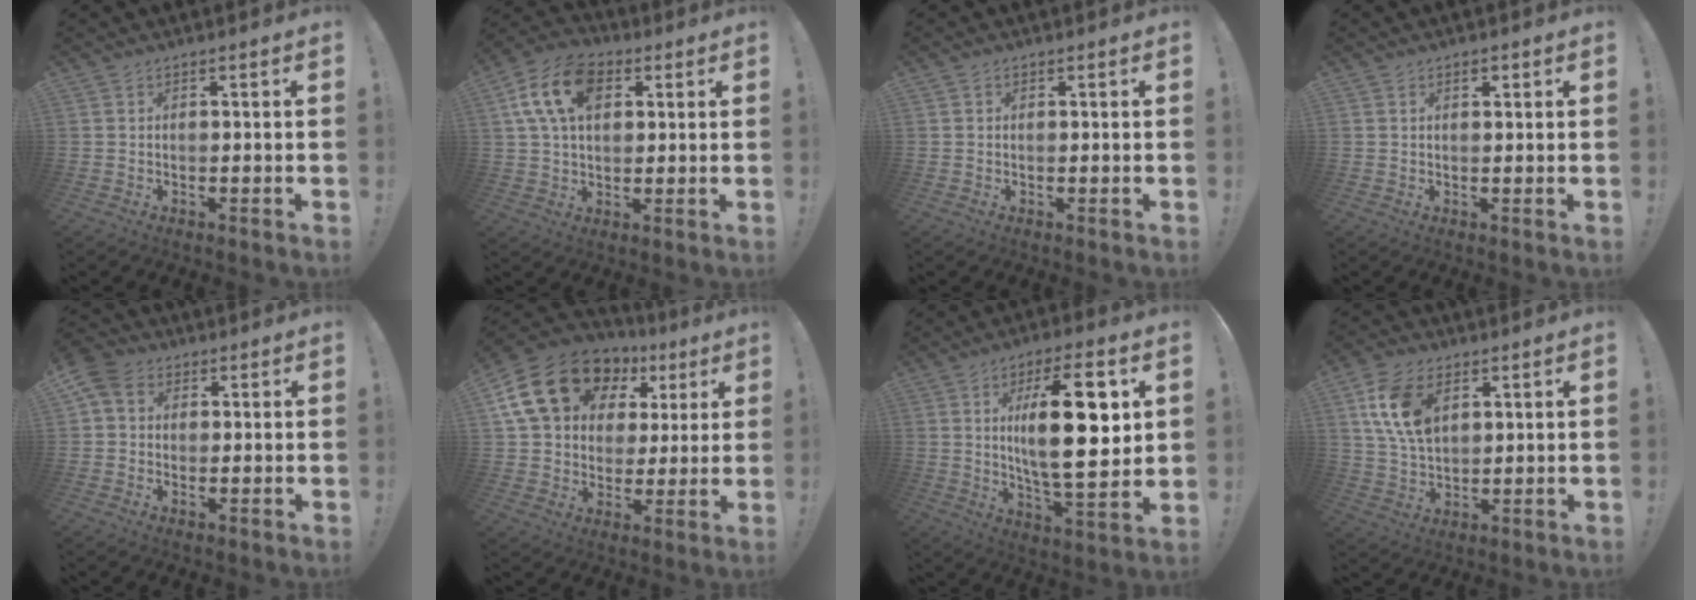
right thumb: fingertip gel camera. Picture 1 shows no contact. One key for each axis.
{"total": 15.4, "fx": 5.2, "fy": 10.2, "fz": 10.3, "tx": -0.182, "ty": 0.000, "tz": 0.096}
{"total": 0.6, "fx": 0.2, "fy": 0.6, "fz": 0.0, "tx": 0.007, "ty": 0.000, "tz": 0.002}
{"total": 1.6, "fx": 0.9, "fy": 0.8, "fz": 1.0, "tx": -0.005, "ty": -0.002, "tz": 0.013}
{"total": 6.7, "fx": 2.1, "fy": 5.5, "fz": 3.2, "tx": -0.065, "ty": 0.000, "tz": 0.045}
{"total": 21.6, "fx": 10.0, "fy": 15.0, "fz": 11.8, "tx": -0.196, "ty": -0.041, "tz": 0.203}
{"total": 21.5, "fx": 4.1, "fy": 6.9, "fz": 19.9, "tx": -0.317, "ty": -0.015, "tz": 0.052}
{"total": 13.7, "fx": 5.2, "fy": 8.6, "fz": 9.2, "tx": -0.177, "ty": -0.005, "tz": 0.098}